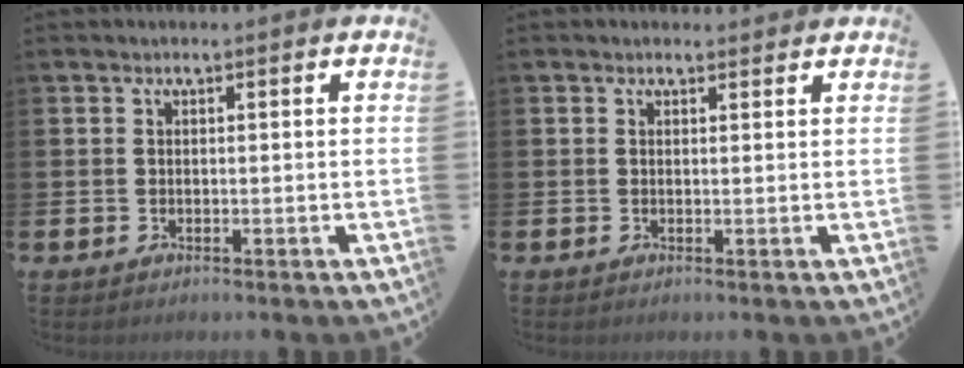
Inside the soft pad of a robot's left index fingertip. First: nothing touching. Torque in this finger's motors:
{"motor_torque": [0.94, -1.19, 0.14, 0.02]}